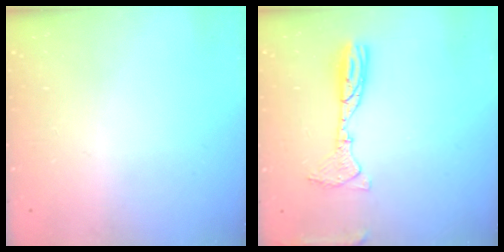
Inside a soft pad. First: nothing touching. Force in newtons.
{"total": 10.6, "press": 10.4, "slide": 2.2}